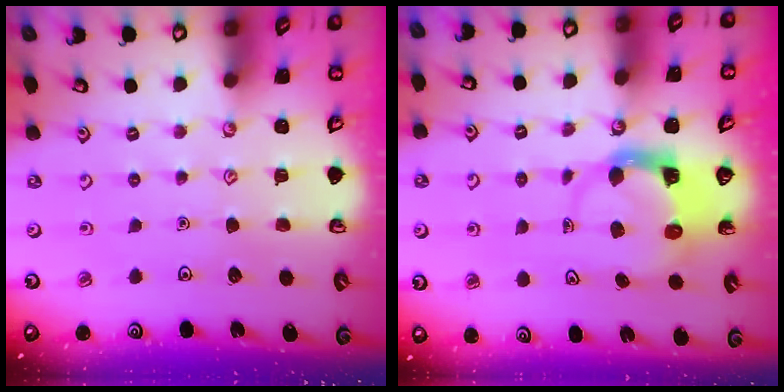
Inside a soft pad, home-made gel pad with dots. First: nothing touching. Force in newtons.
{"total": 3.8, "press": 3.8, "slide": 0.5}